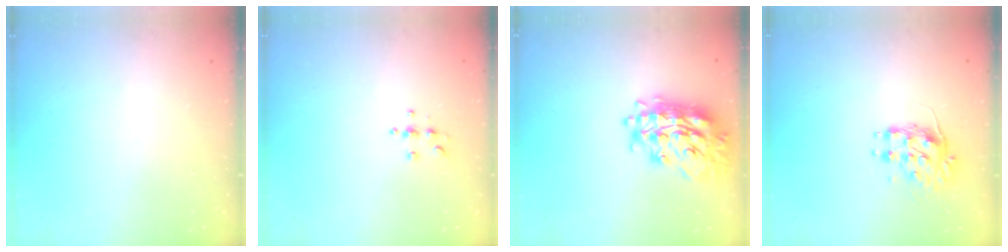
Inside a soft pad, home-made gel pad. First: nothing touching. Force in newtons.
{"total": 4.6, "press": 4.5, "slide": 0.5}
{"total": 21.6, "press": 21.5, "slide": 1.8}
{"total": 8.1, "press": 8.1, "slide": 0.1}